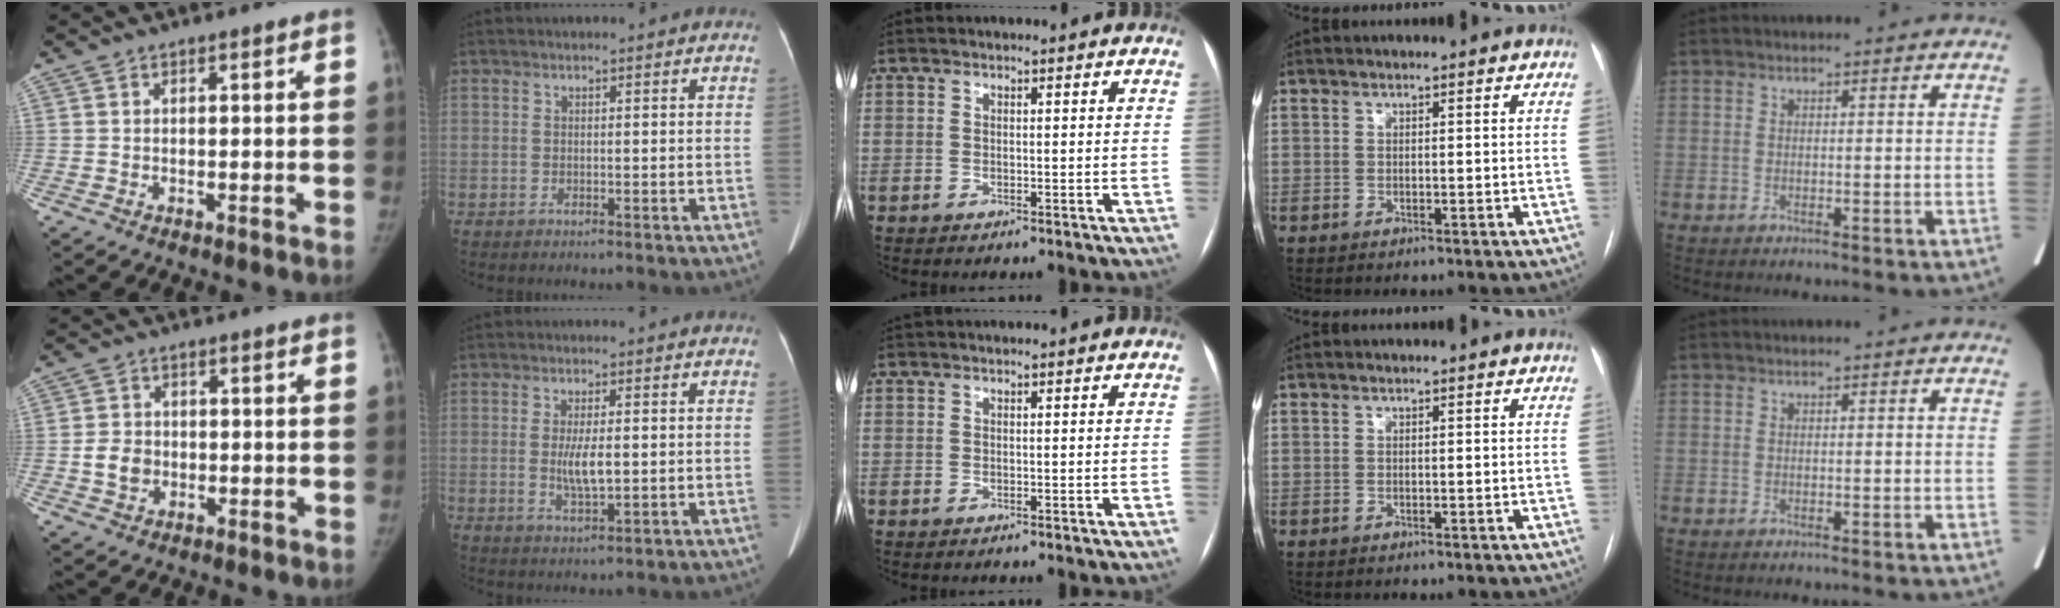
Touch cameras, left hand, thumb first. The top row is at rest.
{"thumb": {"total": 4.4, "force": [-0.9, 3.8, 2.1], "torque": [-0.026, 0.007, -0.015]}, "index": {"total": 4.4, "force": [-0.1, 1.1, 4.2], "torque": [-0.084, -0.007, -0.001]}}